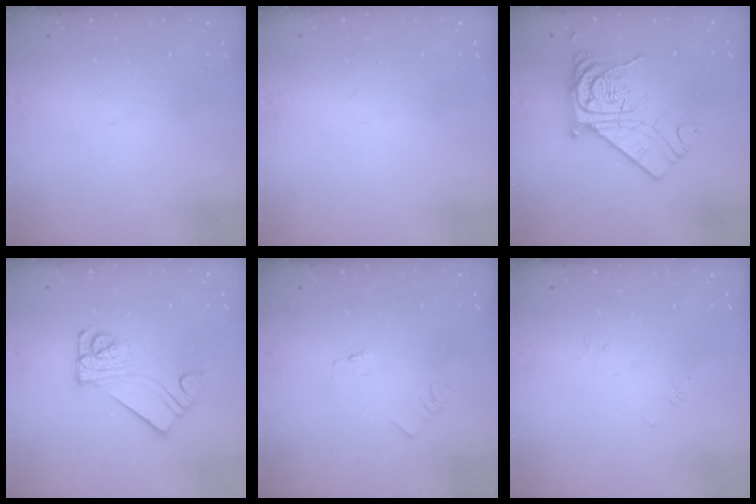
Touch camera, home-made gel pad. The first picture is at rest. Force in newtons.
{"total": 0.7, "press": 0.6, "slide": 0.1}
{"total": 15.3, "press": 15.2, "slide": 1.5}
{"total": 11.4, "press": 11.3, "slide": 1.2}
{"total": 1.3, "press": 1.2, "slide": 0.1}
{"total": 0.0}